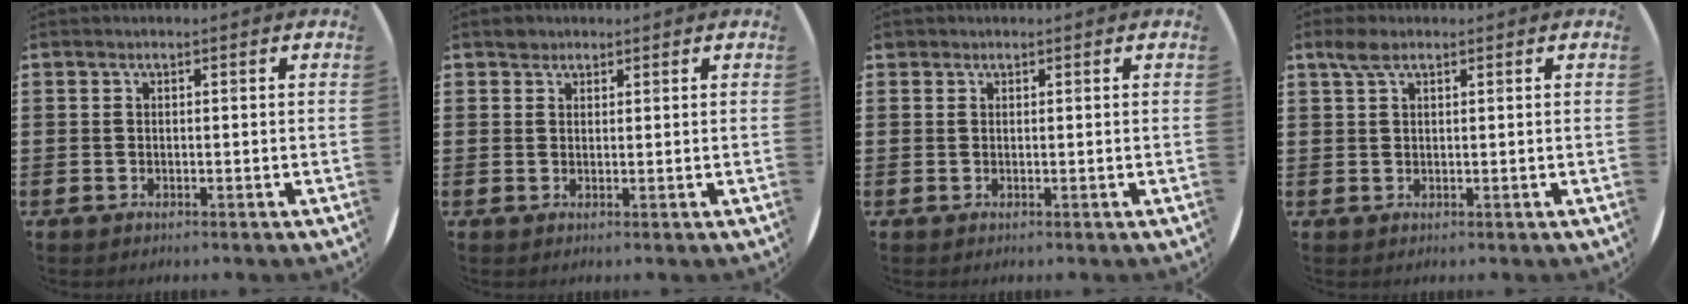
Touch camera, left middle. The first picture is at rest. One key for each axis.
{"total": 1.3, "fx": 1.1, "fy": 0.6, "fz": 0.0, "tx": 0.007, "ty": -0.001, "tz": 0.021}
{"total": 0.5, "fx": 0.5, "fy": 0.2, "fz": -0.1, "tx": 0.001, "ty": 0.002, "tz": 0.009}
{"total": 2.3, "fx": 1.5, "fy": 1.0, "fz": 1.4, "tx": -0.023, "ty": 0.003, "tz": 0.025}